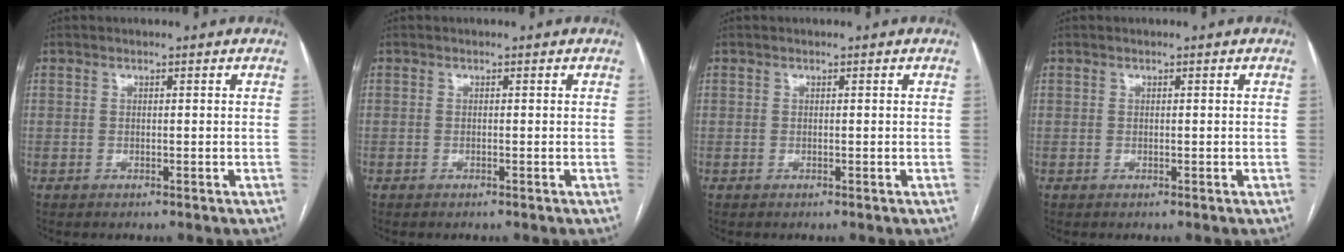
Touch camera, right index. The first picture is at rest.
{"total": 0.0}
{"total": 0.0}
{"total": 0.0}